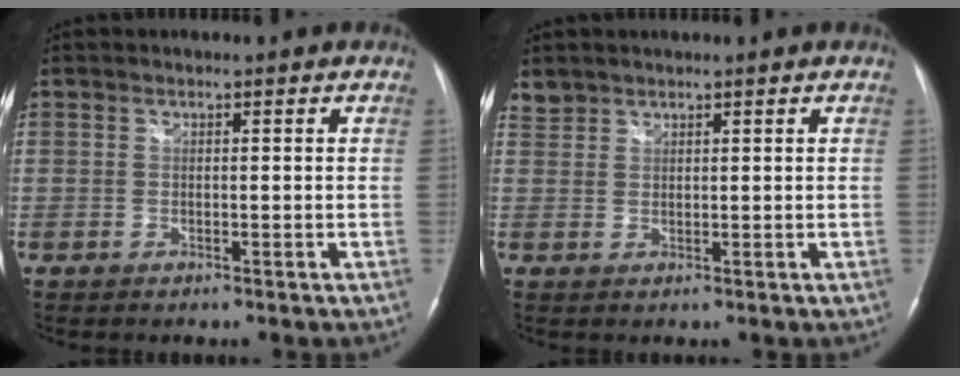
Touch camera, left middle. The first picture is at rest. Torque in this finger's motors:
{"motor_torque": [-0.13, -0.19, 0.01, 0.01]}